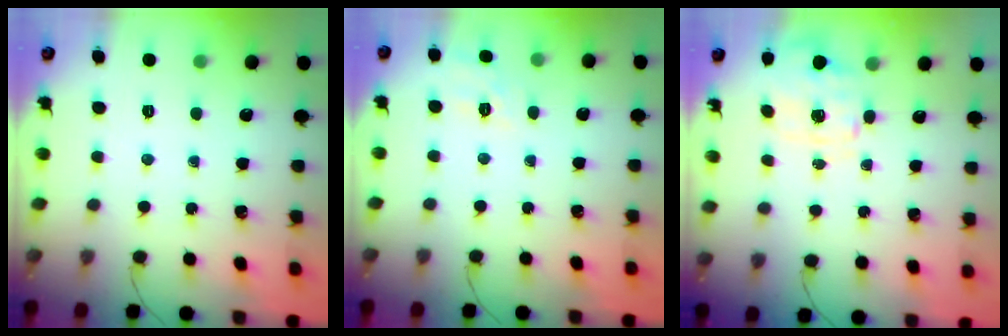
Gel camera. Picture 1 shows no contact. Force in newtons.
{"total": 9.4, "press": 9.2, "slide": 1.7}
{"total": 4.0, "press": 3.9, "slide": 0.9}